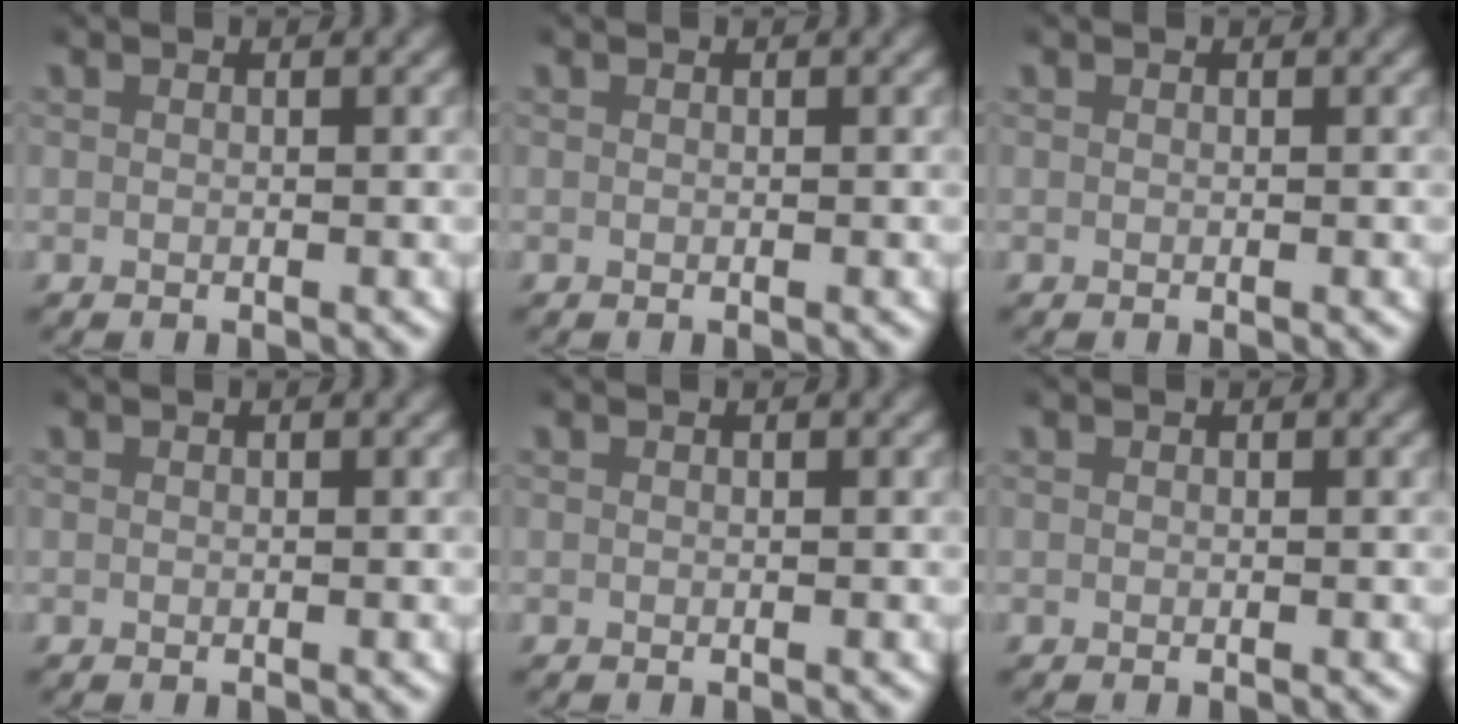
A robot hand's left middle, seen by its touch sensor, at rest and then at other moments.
{"total": 0.0}
{"total": 0.0}
{"total": 0.0}
{"total": 0.0}
{"total": 0.0}